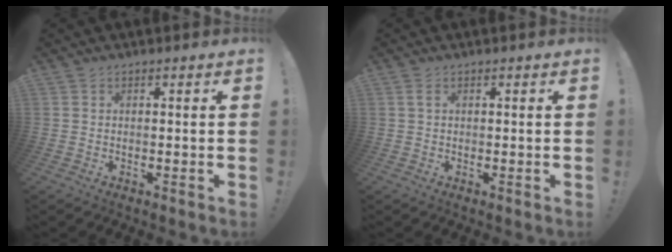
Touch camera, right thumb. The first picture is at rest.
{"total": 1.0, "force": [0.3, 0.2, 0.9], "torque": [-0.013, 0.000, 0.002]}